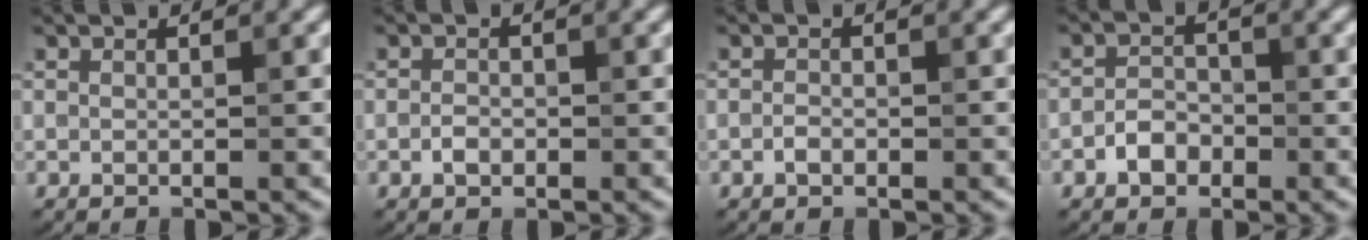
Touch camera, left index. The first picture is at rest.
{"total": 1.3, "force": [-0.6, 0.9, 0.8], "torque": [-0.014, 0.002, -0.012]}
{"total": 1.0, "force": [-0.5, 0.6, 0.6], "torque": [-0.012, 0.001, -0.012]}
{"total": 2.3, "force": [-1.2, 1.6, 1.1], "torque": [-0.015, 0.007, -0.026]}